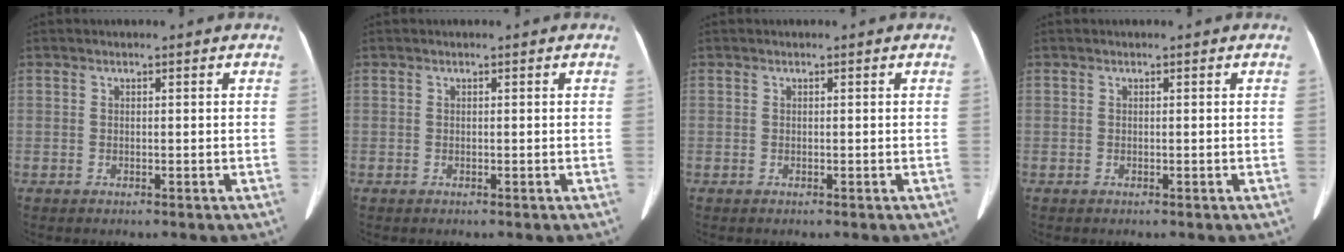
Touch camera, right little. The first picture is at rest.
{"total": 0.0}
{"total": 0.0}
{"total": 0.0}